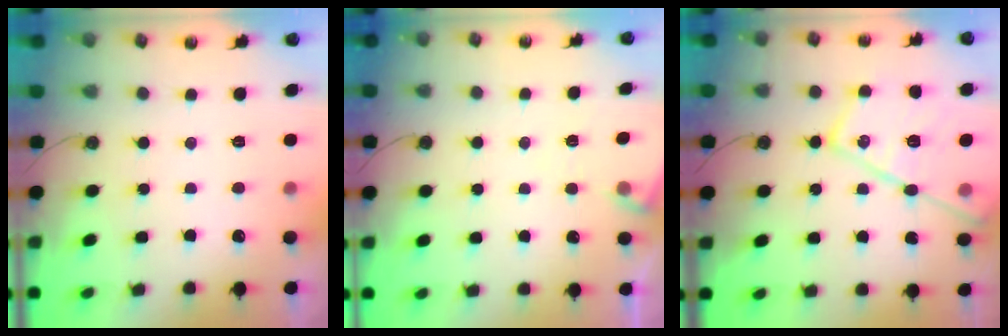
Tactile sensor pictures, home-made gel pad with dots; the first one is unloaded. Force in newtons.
{"total": 5.5, "press": 5.5, "slide": 0.5}
{"total": 21.1, "press": 21.0, "slide": 1.7}